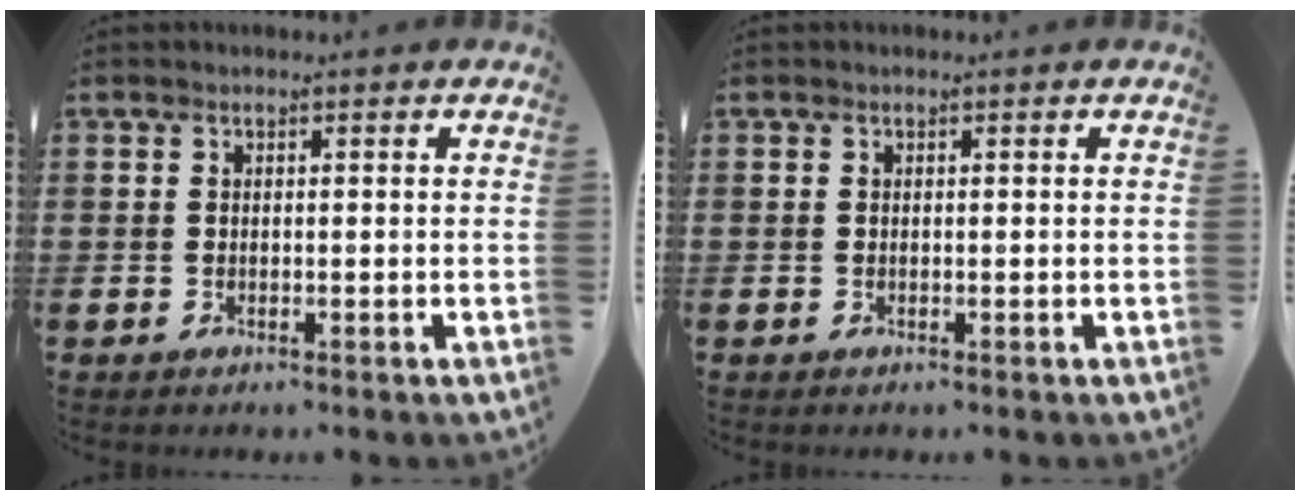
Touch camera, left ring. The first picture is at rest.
{"total": 0.0}